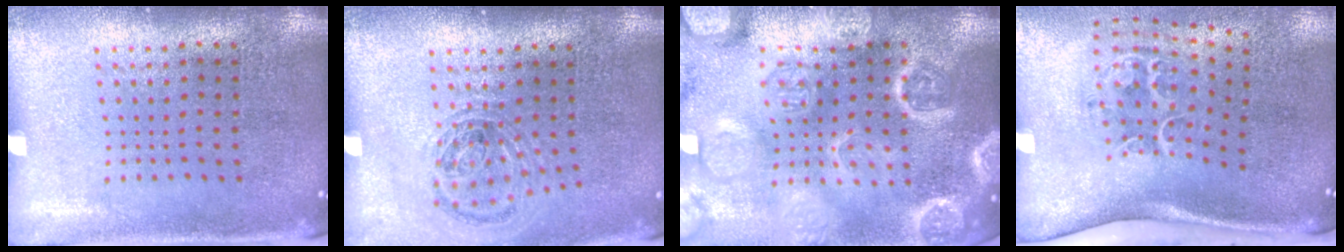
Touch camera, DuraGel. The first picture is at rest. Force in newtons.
{"total": 1.0, "press": 1.0, "slide": 0.2}
{"total": 6.1, "press": 6.0, "slide": 0.7}
{"total": 2.1, "press": 1.3, "slide": 1.6}